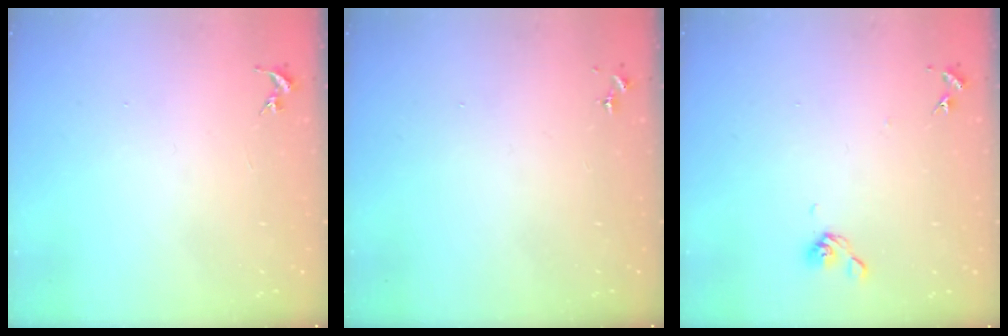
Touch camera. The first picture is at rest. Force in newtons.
{"total": 0.0}
{"total": 4.8, "press": 4.7, "slide": 0.8}